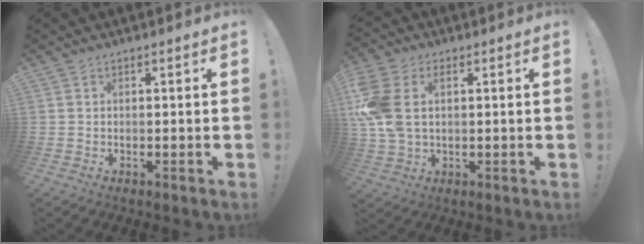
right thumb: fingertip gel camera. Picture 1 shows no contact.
{"total": 10.7, "force": [2.6, 7.0, 7.6], "torque": [-0.168, -0.009, 0.048]}